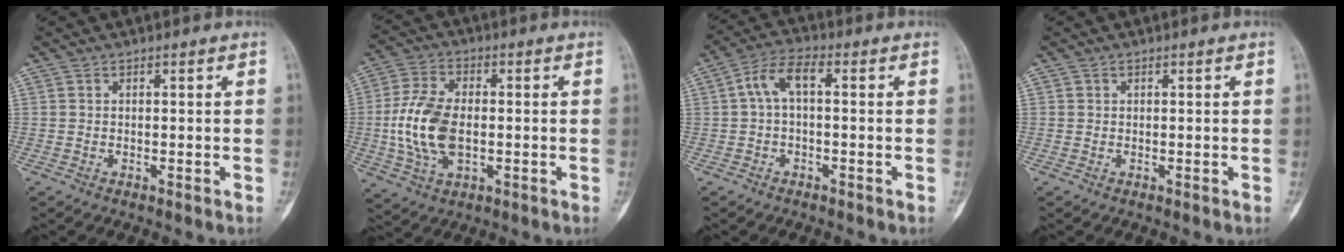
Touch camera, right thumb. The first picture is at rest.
{"total": 12.8, "force": [-1.3, 7.4, 10.4], "torque": [-0.209, 0.008, -0.023]}
{"total": 5.8, "force": [0.3, 2.5, 5.2], "torque": [-0.102, 0.024, -0.004]}
{"total": 0.0}